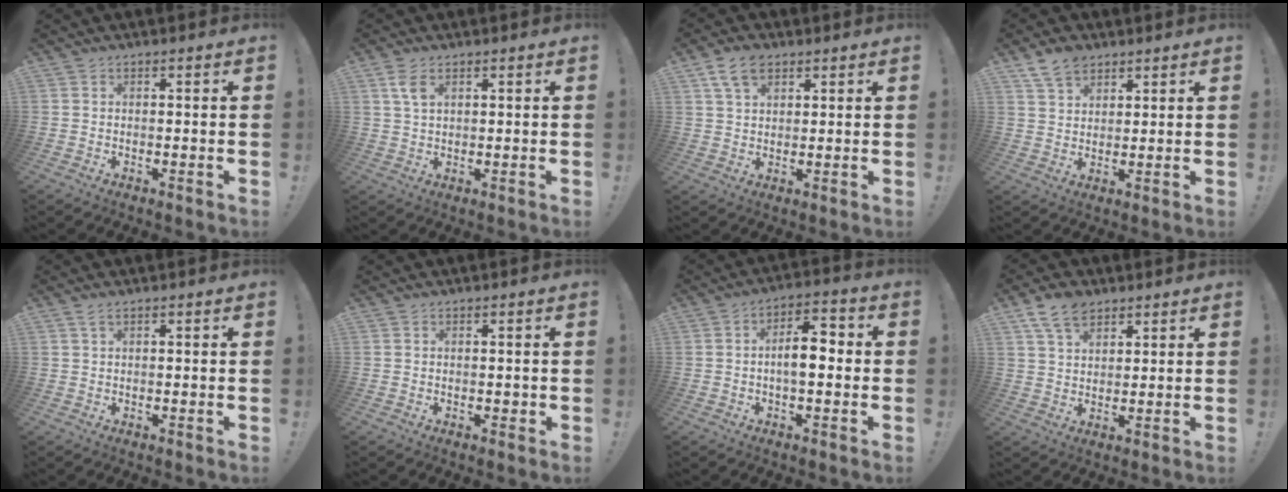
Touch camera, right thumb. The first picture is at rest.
{"total": 4.8, "force": [2.2, 2.5, 3.4], "torque": [-0.069, -0.002, 0.042]}
{"total": 7.4, "force": [4.1, 4.4, 4.4], "torque": [-0.075, -0.007, 0.078]}
{"total": 7.1, "force": [5.0, 4.3, 2.8], "torque": [-0.052, -0.018, 0.097]}
{"total": 1.8, "force": [1.0, 0.6, 1.3], "torque": [-0.033, 0.004, 0.019]}
{"total": 0.8, "force": [0.0, 0.7, 0.4], "torque": [-0.008, 0.003, 0.000]}
{"total": 8.9, "force": [-1.0, 4.2, 7.8], "torque": [-0.127, 0.013, -0.021]}
{"total": 8.8, "force": [5.6, 5.1, 4.4], "torque": [-0.074, -0.019, 0.108]}